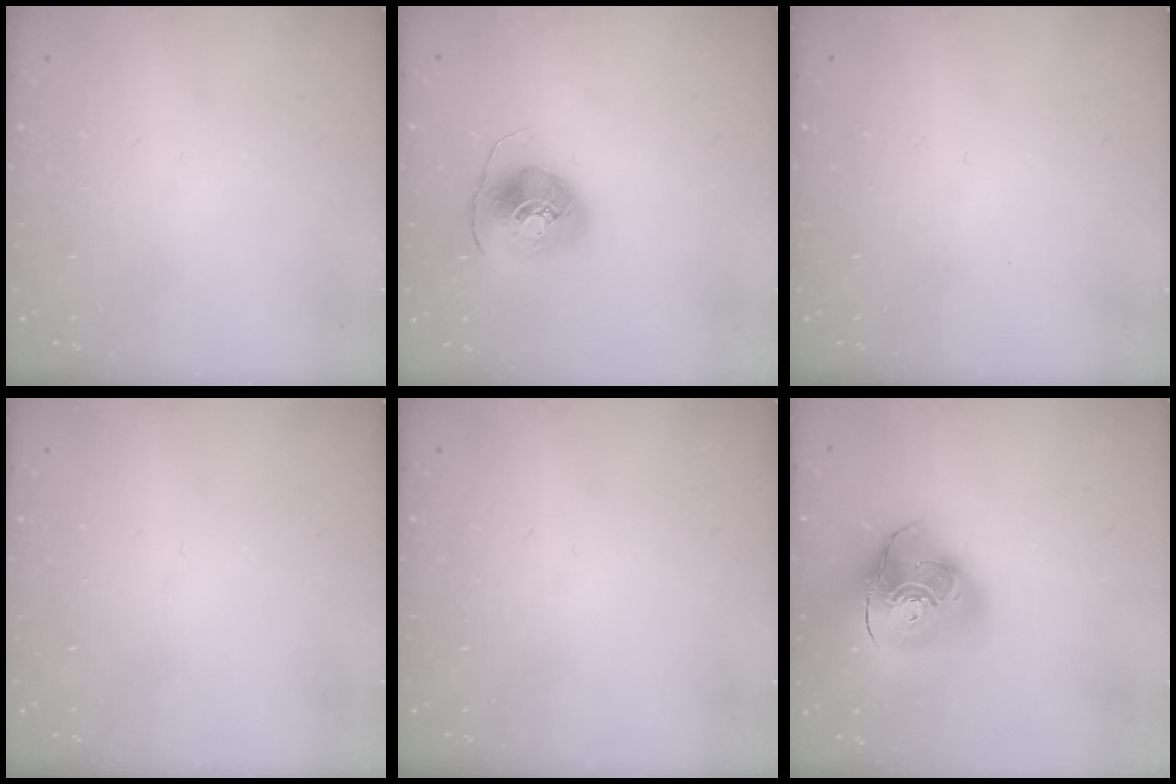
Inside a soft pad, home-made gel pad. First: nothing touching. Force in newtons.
{"total": 8.1, "press": 8.0, "slide": 1.2}
{"total": 0.0}
{"total": 0.0}
{"total": 0.0}
{"total": 18.0, "press": 17.8, "slide": 2.4}